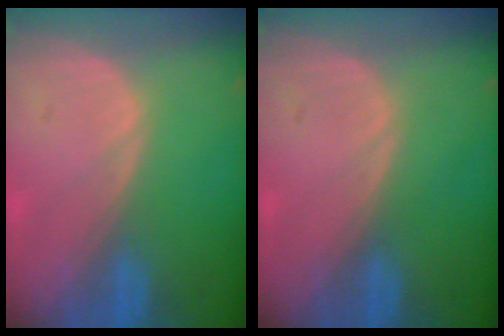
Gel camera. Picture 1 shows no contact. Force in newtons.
{"total": 0.0}